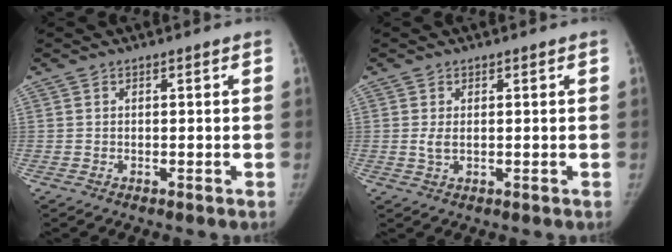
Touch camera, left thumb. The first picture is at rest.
{"total": 2.1, "force": [0.3, 1.2, 1.6], "torque": [-0.032, -0.005, 0.009]}